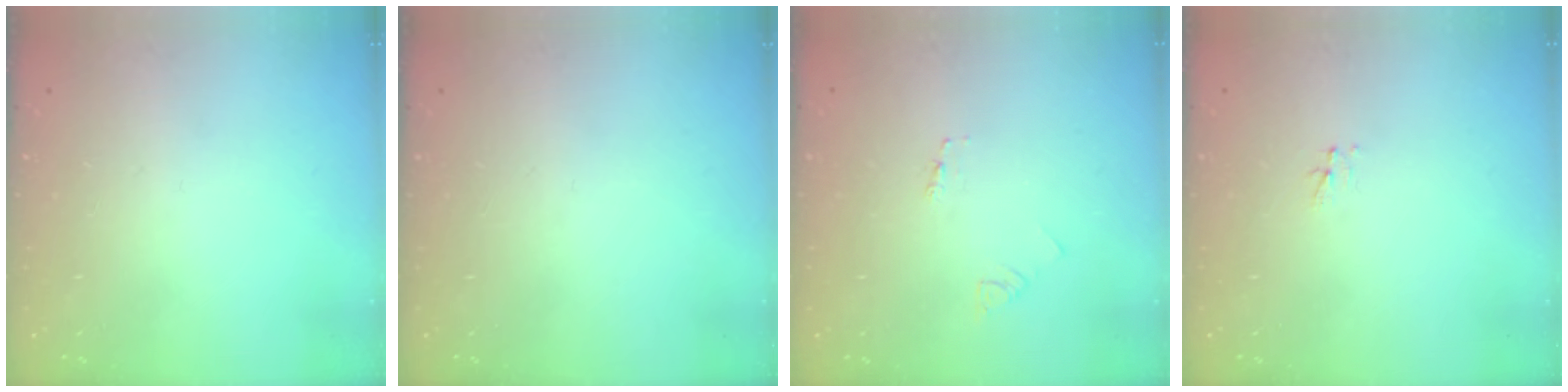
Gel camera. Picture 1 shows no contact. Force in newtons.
{"total": 0.0}
{"total": 1.8, "press": 1.8, "slide": 0.2}
{"total": 3.0, "press": 3.0, "slide": 0.3}